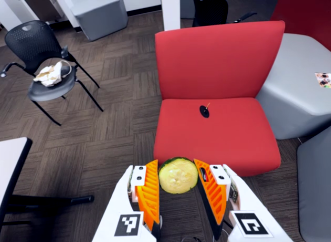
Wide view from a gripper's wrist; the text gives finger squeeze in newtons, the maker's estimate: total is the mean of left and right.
{"total": 9.3, "left": 9.4, "right": 9.3}